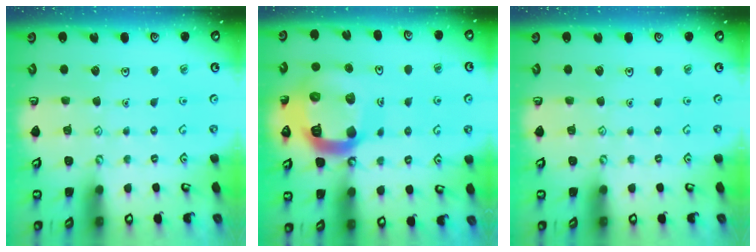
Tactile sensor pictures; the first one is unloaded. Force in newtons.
{"total": 22.0, "press": 21.8, "slide": 2.4}
{"total": 0.0}